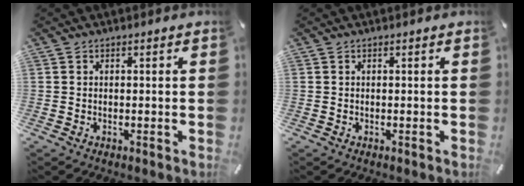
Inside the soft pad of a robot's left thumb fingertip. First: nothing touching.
{"total": 0.0}